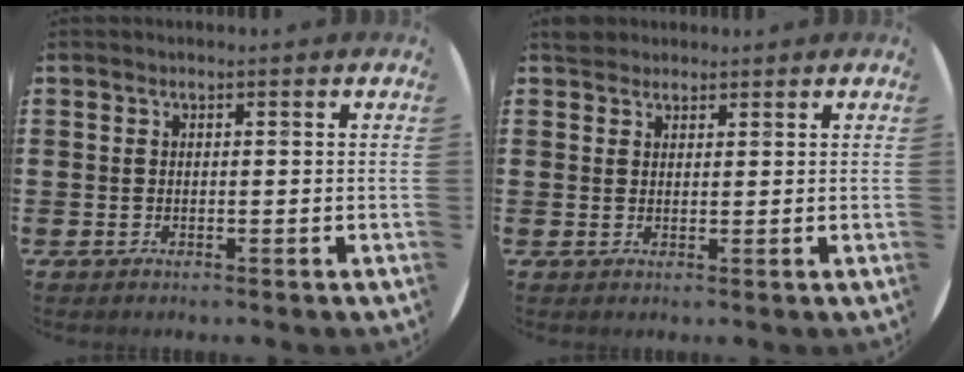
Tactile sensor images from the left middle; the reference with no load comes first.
{"total": 2.1, "force": [1.9, 0.9, 0.2], "torque": [0.001, 0.003, 0.036]}